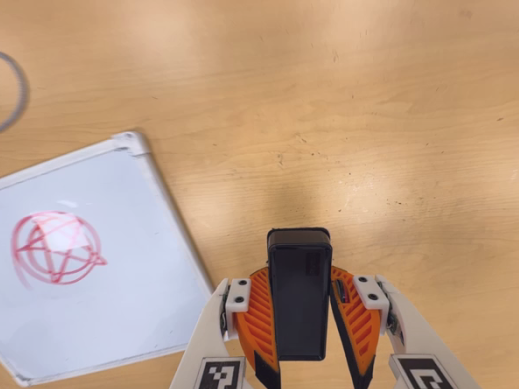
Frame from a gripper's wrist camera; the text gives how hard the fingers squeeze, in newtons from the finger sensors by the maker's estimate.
{"total": 8.2, "left": 6.5, "right": 9.9}